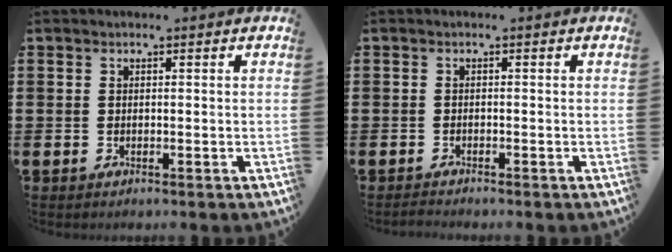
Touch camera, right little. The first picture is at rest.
{"total": 0.7, "force": [-0.7, 0.0, 0.2], "torque": [-0.006, -0.001, -0.013]}